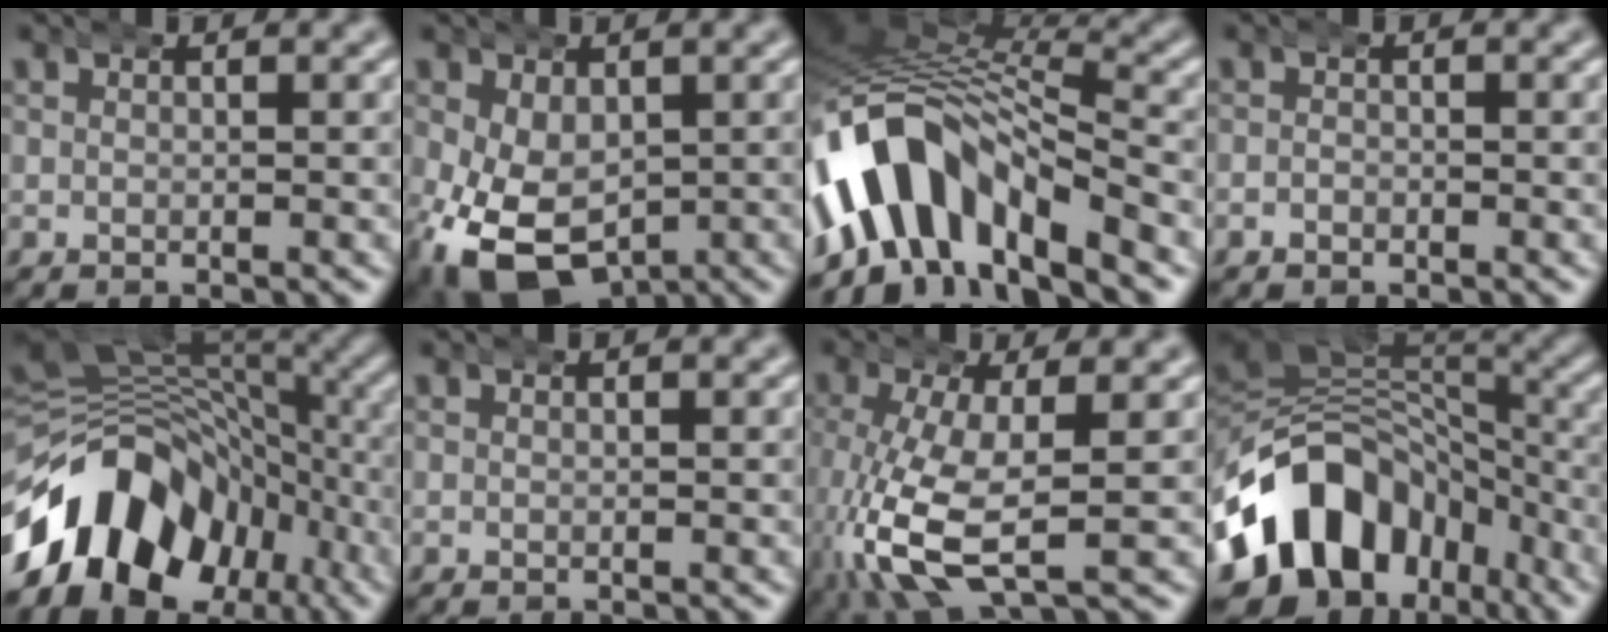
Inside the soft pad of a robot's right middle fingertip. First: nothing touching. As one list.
[{"total": 11.3, "force": [-4.0, 8.4, 6.5], "torque": [-0.153, -0.079, -0.029]}, {"total": 13.8, "force": [-1.9, 9.3, 10.0], "torque": [-0.223, -0.018, -0.024]}, {"total": 0.8, "force": [-0.6, 0.4, 0.1], "torque": [-0.007, -0.011, -0.006]}, {"total": 18.9, "force": [-5.5, 15.1, 10.0], "torque": [-0.185, -0.031, -0.079]}, {"total": 0.0}, {"total": 8.5, "force": [-1.9, 4.3, 7.1], "torque": [-0.178, -0.045, 0.004]}, {"total": 16.7, "force": [-4.6, 12.4, 10.1], "torque": [-0.201, -0.039, -0.062]}]